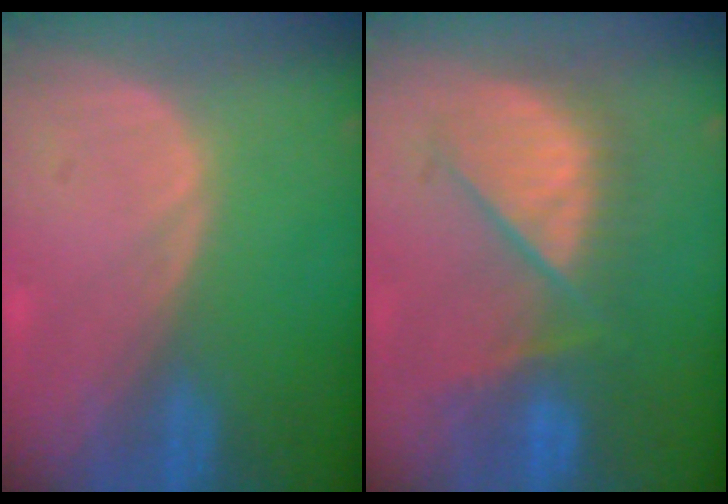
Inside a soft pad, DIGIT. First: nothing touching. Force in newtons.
{"total": 8.8, "press": 8.7, "slide": 1.4}